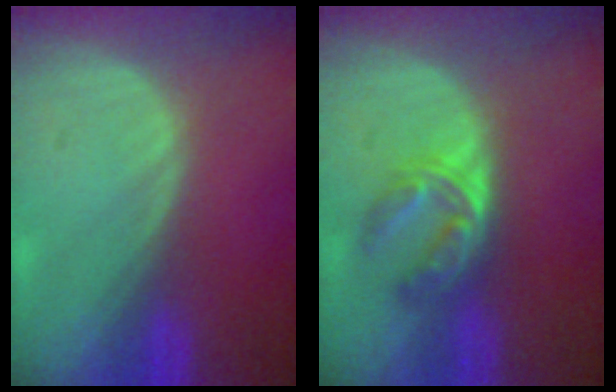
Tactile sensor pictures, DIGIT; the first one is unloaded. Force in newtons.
{"total": 5.8, "press": 4.7, "slide": 3.4}